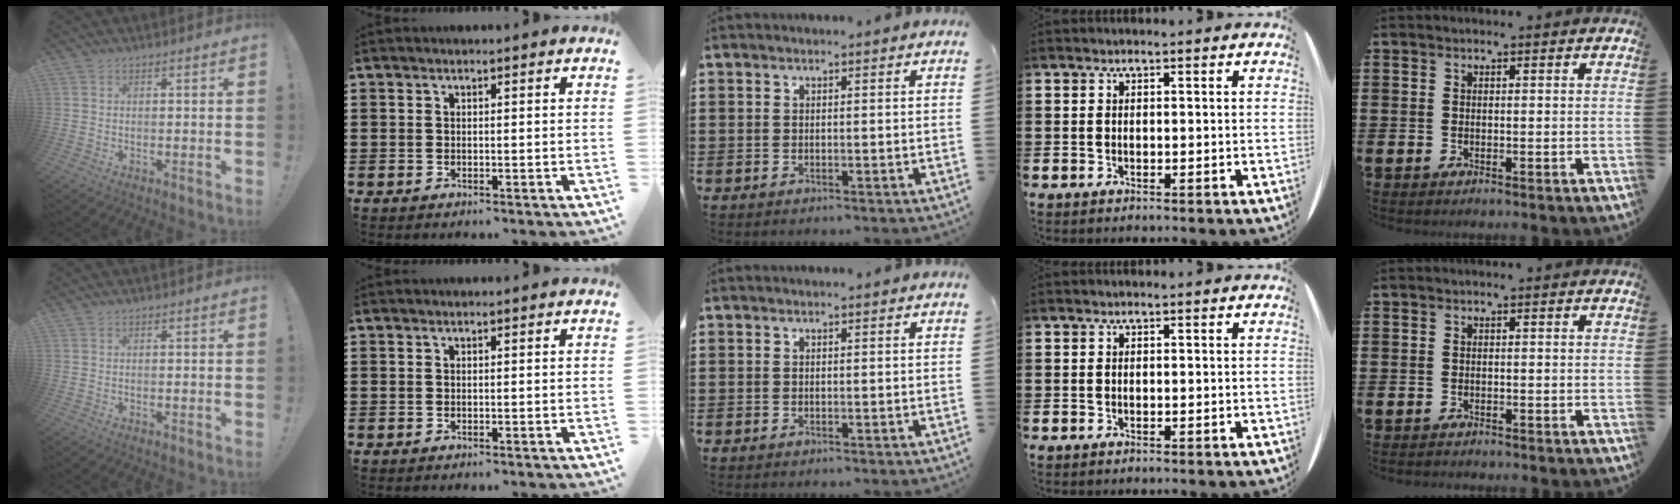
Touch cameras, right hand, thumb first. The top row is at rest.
{}